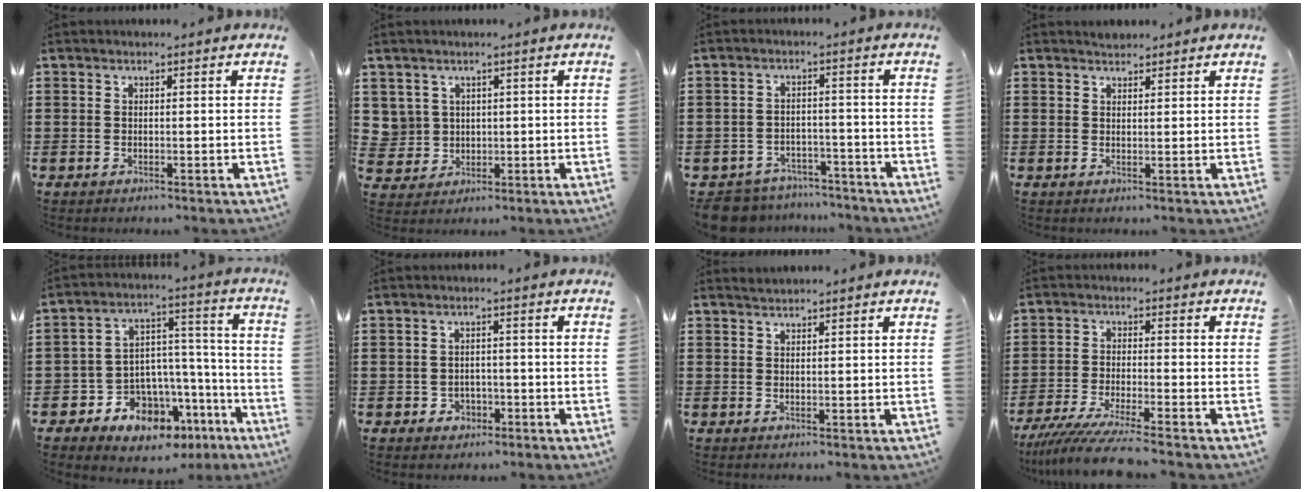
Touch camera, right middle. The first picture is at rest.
{"total": 3.5, "force": [0.9, 3.4, 0.3], "torque": [-0.026, 0.009, 0.016]}
{"total": 5.4, "force": [-5.4, 0.7, 0.2], "torque": [-0.016, 0.007, -0.114]}
{"total": 1.4, "force": [1.3, 0.4, -0.1], "torque": [0.006, 0.000, 0.024]}
{"total": 8.5, "force": [-6.6, 5.1, 1.4], "torque": [-0.038, 0.016, -0.117]}
{"total": 2.0, "force": [-1.4, 1.3, 0.6], "torque": [-0.017, -0.001, -0.033]}
{"total": 0.9, "force": [0.9, -0.1, 0.0], "torque": [-0.002, -0.003, 0.017]}
{"total": 6.4, "force": [-5.6, -0.5, 3.1], "torque": [-0.076, -0.025, -0.108]}